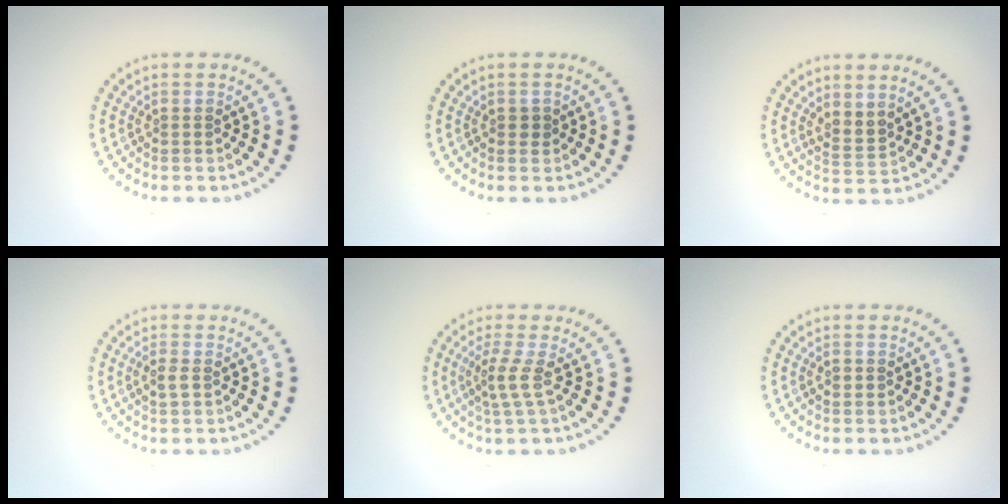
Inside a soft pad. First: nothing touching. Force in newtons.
{"total": 0.8, "press": 0.8, "slide": 0.1}
{"total": 2.0, "press": 1.4, "slide": 1.4}
{"total": 1.2, "press": 1.2, "slide": 0.2}
{"total": 2.2, "press": 1.5, "slide": 1.5}
{"total": 1.1, "press": 1.1, "slide": 0.2}